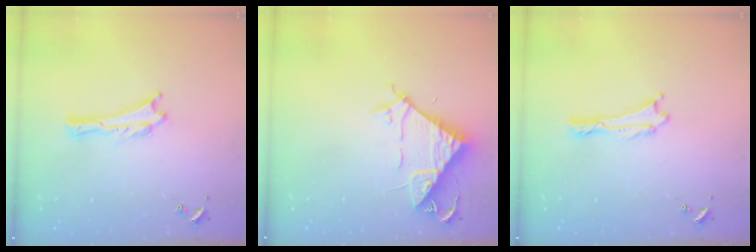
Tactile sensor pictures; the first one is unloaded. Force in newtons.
{"total": 8.4, "press": 8.3, "slide": 0.7}
{"total": 0.0}